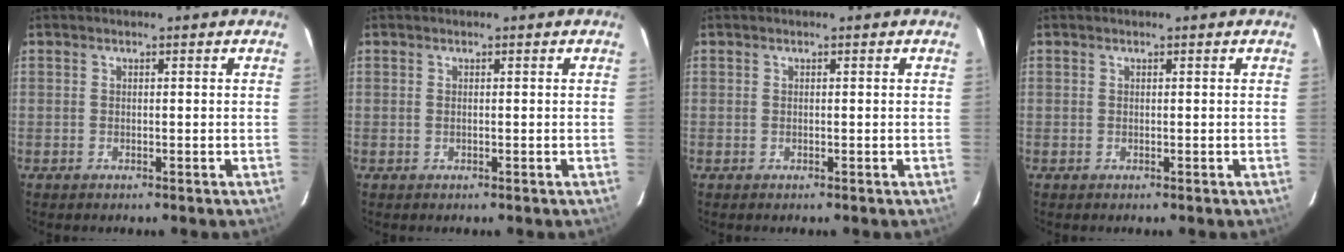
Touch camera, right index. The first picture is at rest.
{"total": 0.0}
{"total": 0.0}
{"total": 0.0}